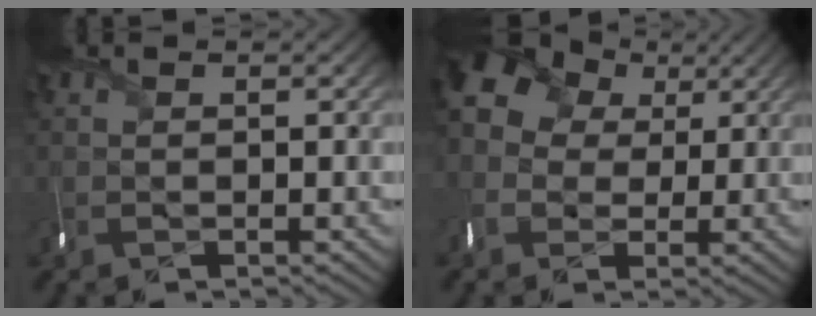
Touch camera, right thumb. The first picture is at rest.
{"total": 10.2, "force": [2.1, 8.8, 4.9], "torque": [-0.148, 0.014, 0.016]}